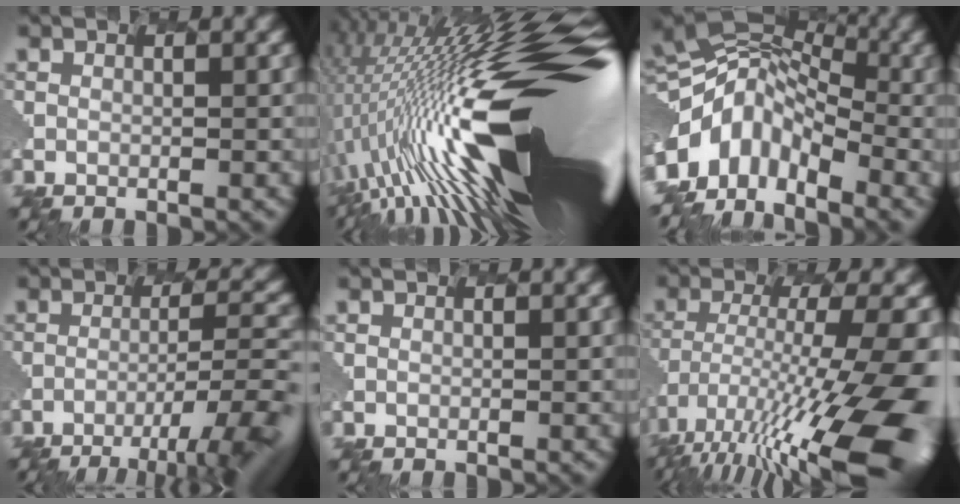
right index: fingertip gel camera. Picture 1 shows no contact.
{"total": 19.6, "force": [-1.6, 5.4, 18.8], "torque": [-0.335, -0.004, -0.046]}
{"total": 5.8, "force": [-3.5, 3.9, 2.5], "torque": [-0.058, 0.010, -0.085]}
{"total": 9.7, "force": [-6.8, 1.6, 6.8], "torque": [-0.105, 0.001, -0.090]}
{"total": 0.0}
{"total": 13.7, "force": [-7.1, 2.9, 11.3], "torque": [-0.221, -0.007, -0.115]}